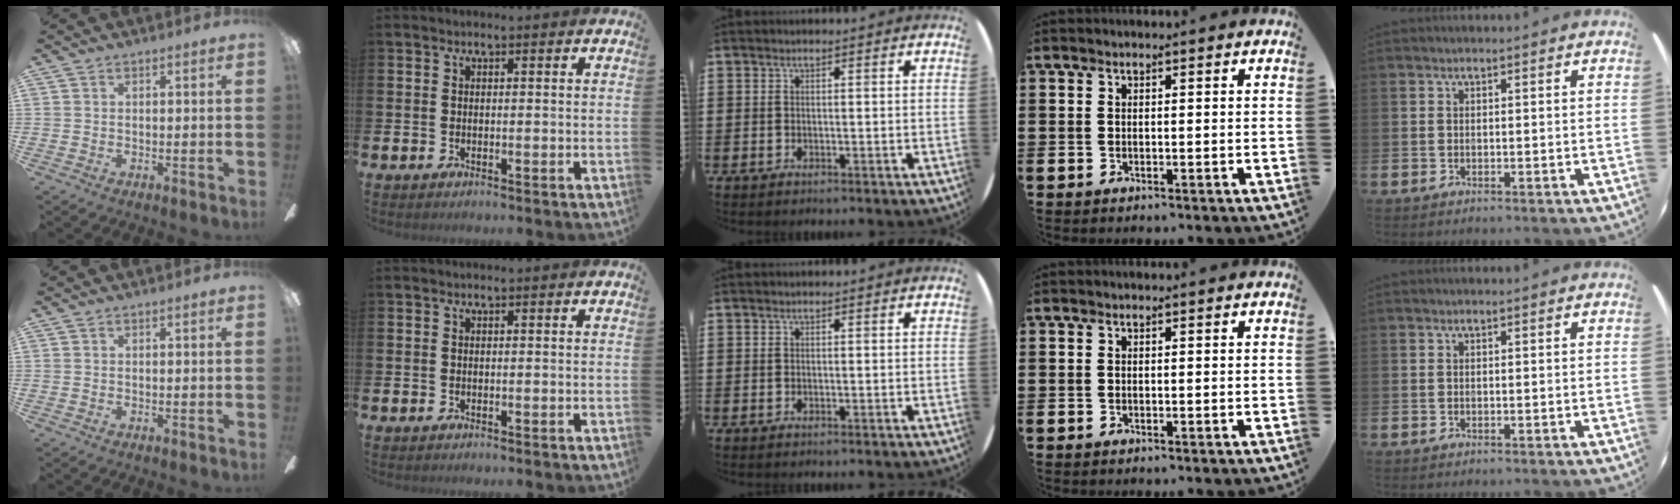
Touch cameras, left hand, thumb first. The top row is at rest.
{}